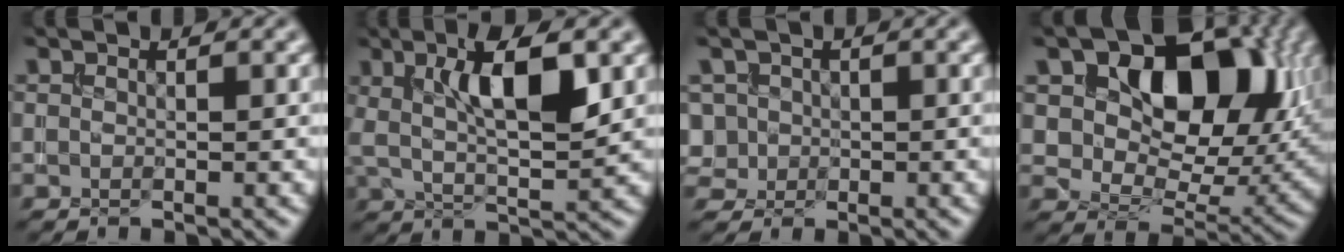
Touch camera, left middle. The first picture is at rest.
{"total": 7.2, "force": [2.1, 2.1, 6.6], "torque": [-0.117, 0.005, 0.036]}
{"total": 3.3, "force": [0.0, 3.2, 0.9], "torque": [-0.017, 0.021, 0.001]}
{"total": 12.9, "force": [4.8, 8.2, 8.8], "torque": [-0.111, -0.002, 0.076]}